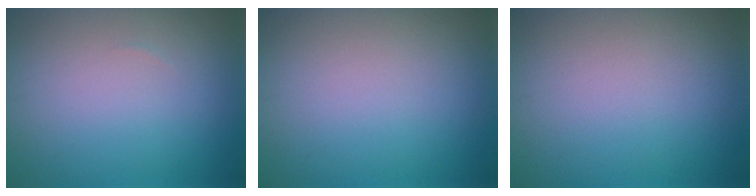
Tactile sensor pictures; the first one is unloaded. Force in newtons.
{"total": 0.0}
{"total": 0.0}